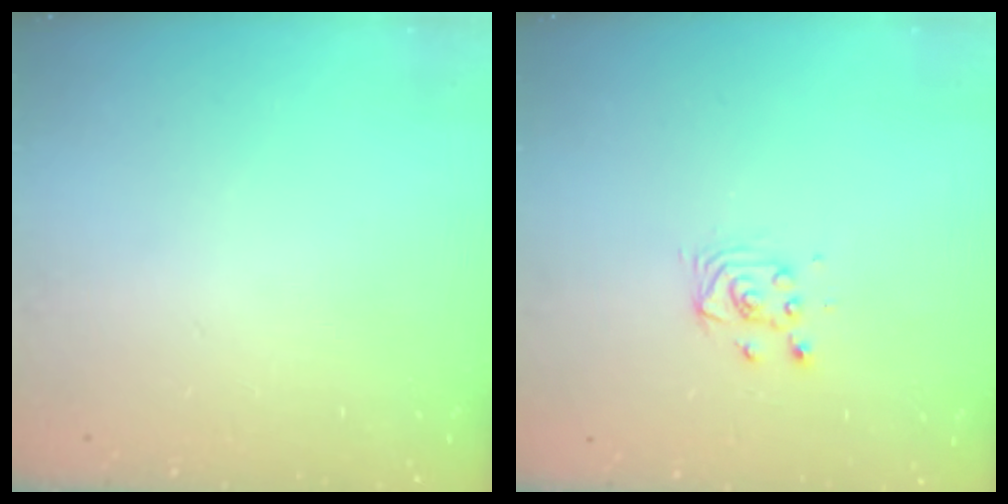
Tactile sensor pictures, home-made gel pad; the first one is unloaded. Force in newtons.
{"total": 3.3, "press": 3.3, "slide": 0.3}